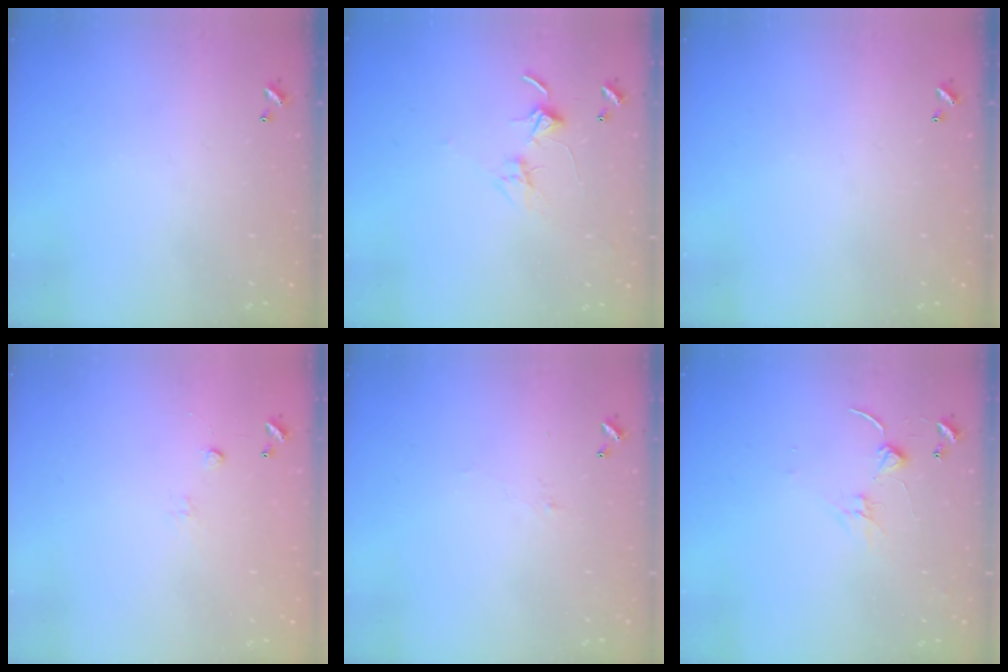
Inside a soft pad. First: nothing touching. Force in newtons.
{"total": 2.8, "press": 2.8, "slide": 0.2}
{"total": 0.0}
{"total": 4.9, "press": 4.9, "slide": 0.7}
{"total": 1.5, "press": 1.3, "slide": 0.6}
{"total": 0.6, "press": 0.5, "slide": 0.3}